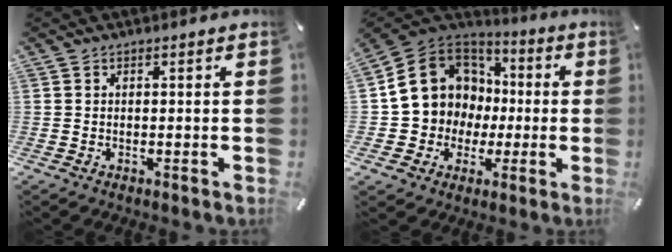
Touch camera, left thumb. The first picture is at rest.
{"total": 15.4, "force": [1.4, 14.6, 4.8], "torque": [-0.107, -0.008, 0.046]}